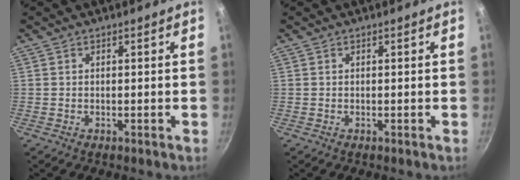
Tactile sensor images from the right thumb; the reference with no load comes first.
{"total": 0.0}